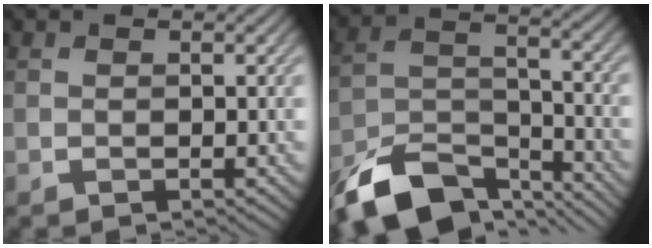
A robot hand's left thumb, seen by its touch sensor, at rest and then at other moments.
{"total": 13.2, "force": [-10.2, 5.3, 6.5], "torque": [-0.132, -0.014, -0.182]}